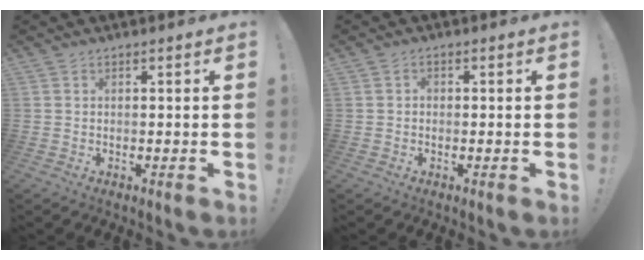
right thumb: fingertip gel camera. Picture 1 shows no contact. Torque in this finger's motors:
{"motor_torque": [-0.07, -0.14, 0.38, -0.12, -0.08]}